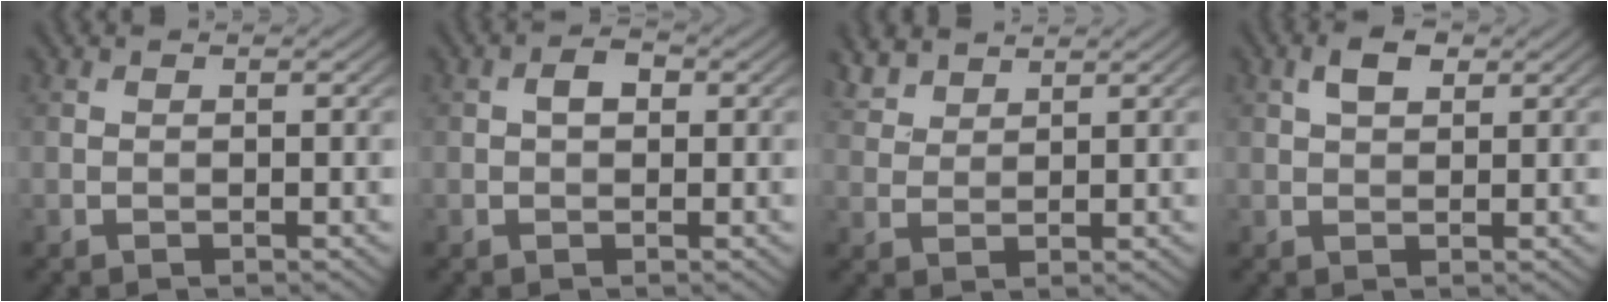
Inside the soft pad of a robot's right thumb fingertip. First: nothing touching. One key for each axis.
{"total": 2.0, "fx": 0.2, "fy": 1.3, "fz": 1.4, "tx": -0.026, "ty": 0.003, "tz": -0.002}
{"total": 3.9, "fx": 3.3, "fy": 1.5, "fz": 1.5, "tx": -0.041, "ty": 0.007, "tz": 0.075}
{"total": 3.0, "fx": 1.3, "fy": 1.6, "fz": 2.1, "tx": -0.042, "ty": 0.006, "tz": 0.022}